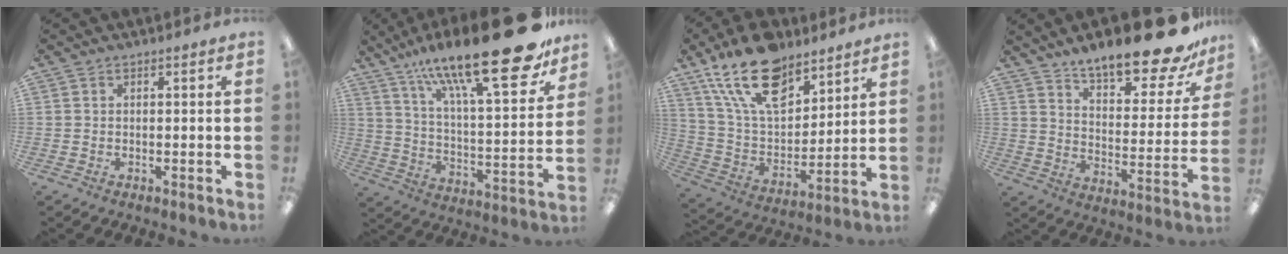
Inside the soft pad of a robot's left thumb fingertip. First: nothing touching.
{"total": 27.7, "force": [18.8, 7.4, 19.0], "torque": [-0.293, -0.122, 0.302]}
{"total": 19.8, "force": [13.1, 10.2, 10.7], "torque": [-0.196, -0.061, 0.237]}
{"total": 16.6, "force": [14.2, 3.8, 7.5], "torque": [-0.121, -0.105, 0.243]}